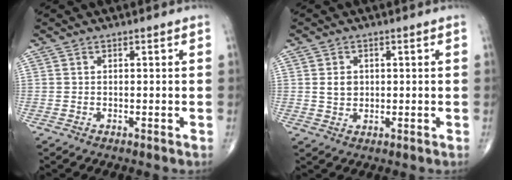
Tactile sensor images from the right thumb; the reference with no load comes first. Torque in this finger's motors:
{"motor_torque": [0.60, 1.00, 0.62, 0.03, -0.02]}